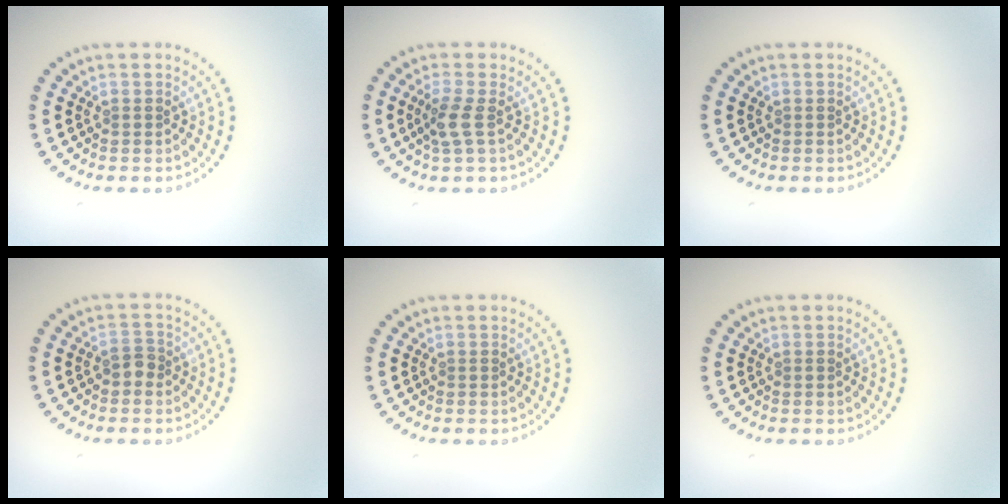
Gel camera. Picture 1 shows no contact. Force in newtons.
{"total": 1.9, "press": 1.6, "slide": 1.1}
{"total": 0.0}
{"total": 1.5, "press": 1.3, "slide": 0.6}
{"total": 0.0}
{"total": 0.0}